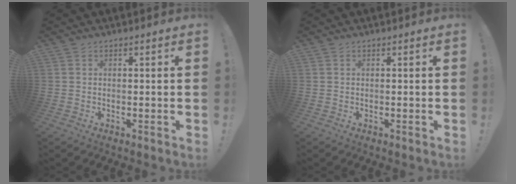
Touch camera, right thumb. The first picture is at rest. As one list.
[{"total": 0.0}]